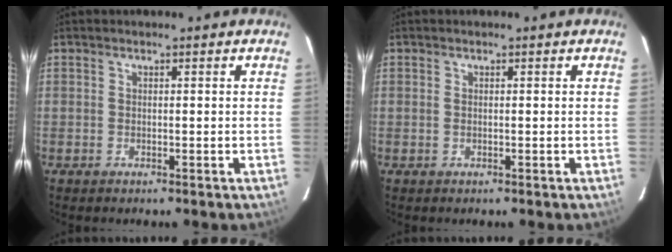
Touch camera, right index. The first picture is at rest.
{"total": 0.0}